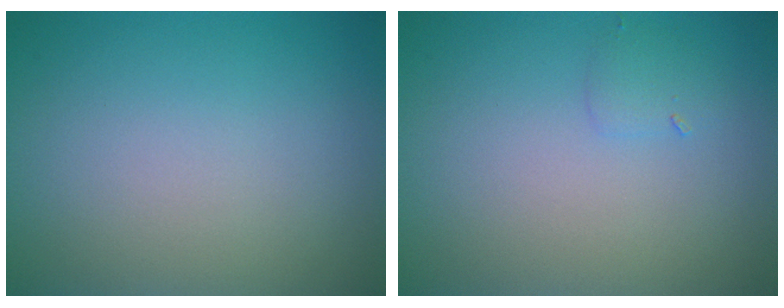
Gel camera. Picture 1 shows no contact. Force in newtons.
{"total": 1.0, "press": 1.0, "slide": 0.0}